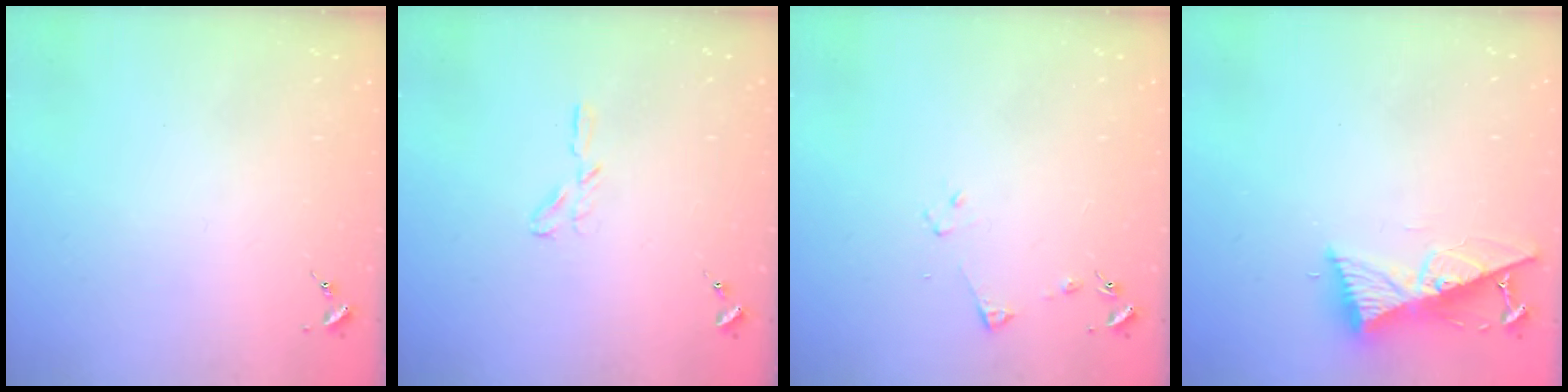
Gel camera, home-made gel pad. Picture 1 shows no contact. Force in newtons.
{"total": 3.8, "press": 3.8, "slide": 0.3}
{"total": 4.5, "press": 4.5, "slide": 0.6}
{"total": 10.6, "press": 10.5, "slide": 1.2}